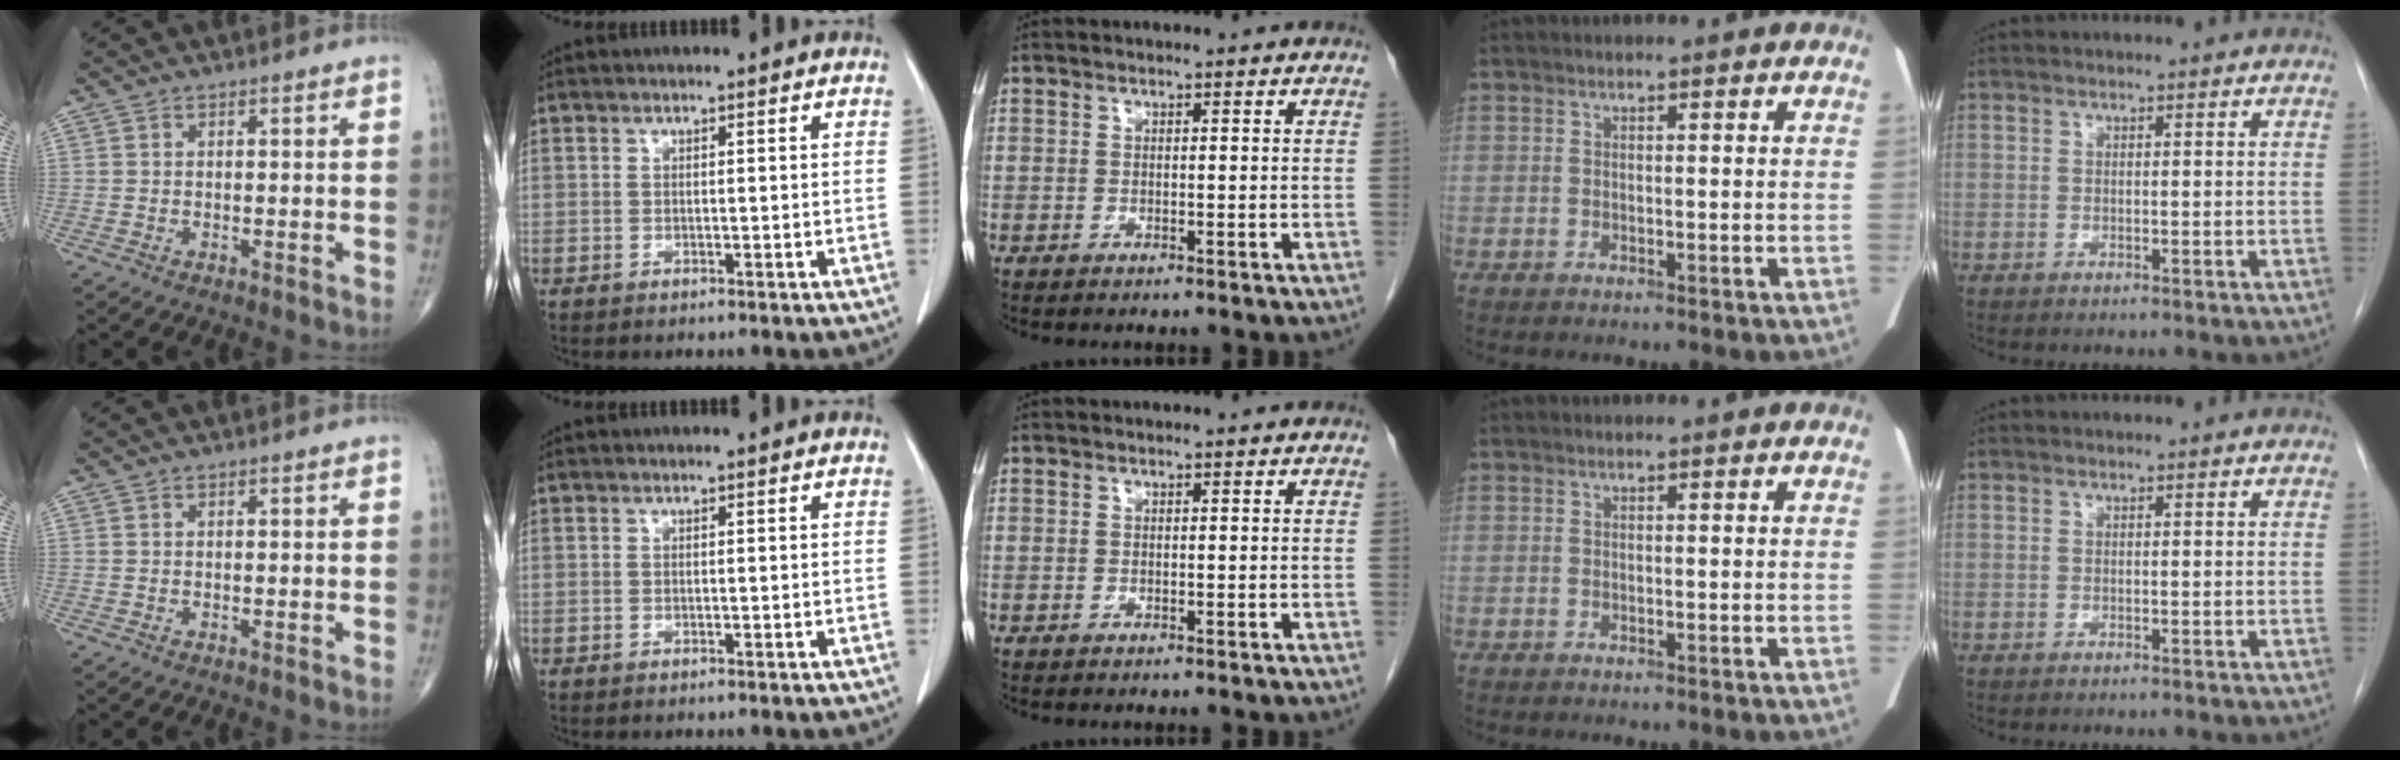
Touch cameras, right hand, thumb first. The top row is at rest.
{}